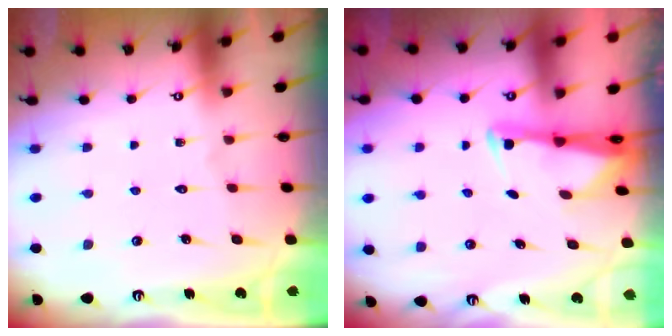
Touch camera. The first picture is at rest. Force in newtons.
{"total": 2.6, "press": 2.6, "slide": 0.5}